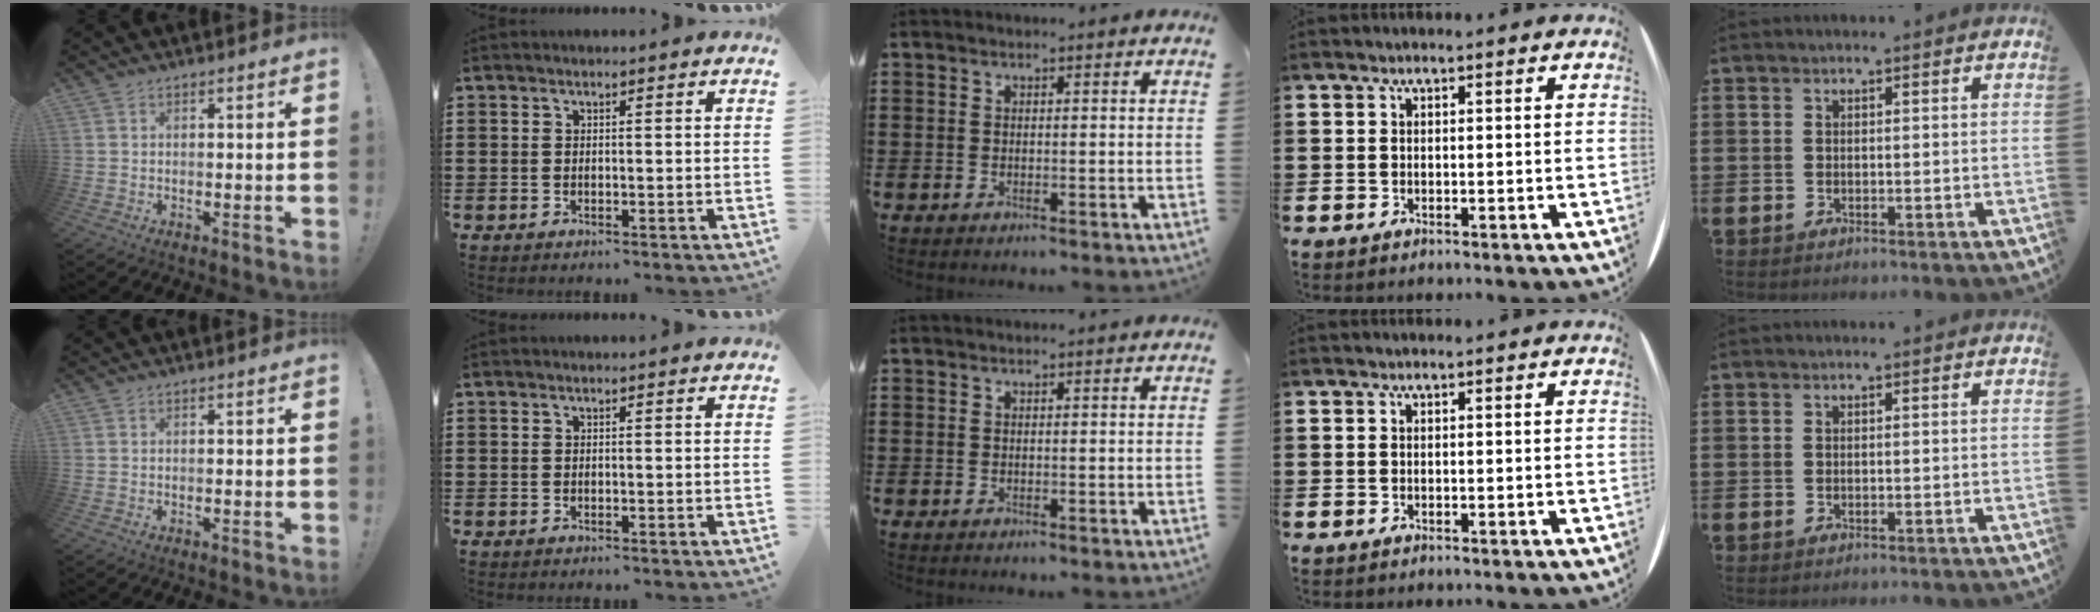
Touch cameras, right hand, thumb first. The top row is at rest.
{}